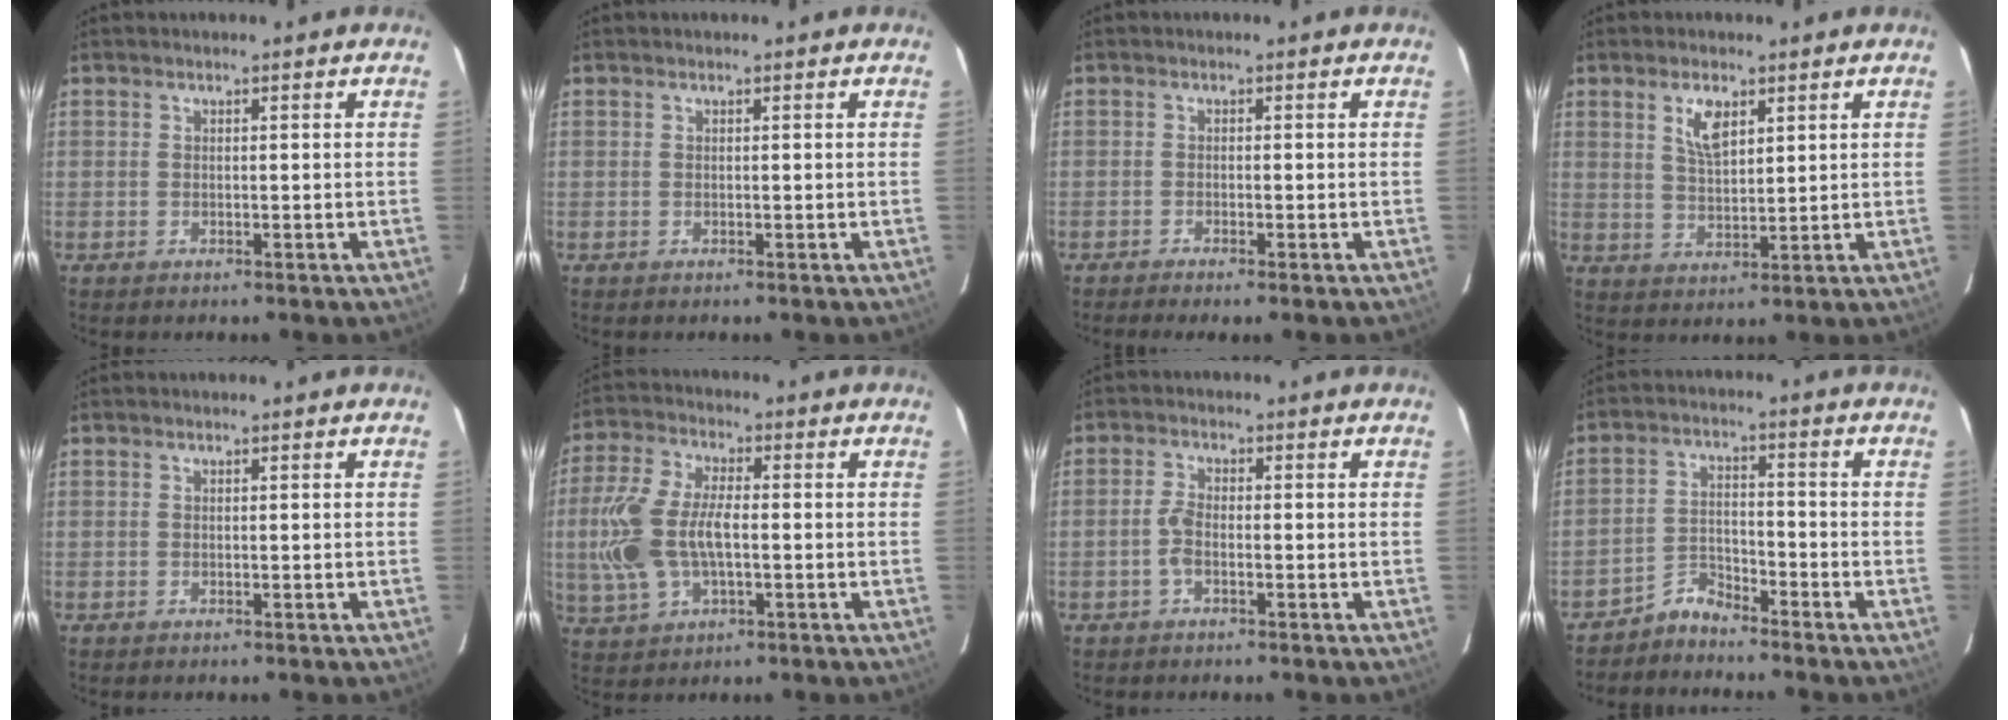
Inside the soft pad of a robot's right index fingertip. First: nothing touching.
{"total": 0.0}
{"total": 2.1, "force": [-1.7, -0.2, 1.2], "torque": [-0.034, -0.004, -0.030]}
{"total": 5.6, "force": [2.8, 2.5, 4.1], "torque": [-0.074, 0.004, 0.056]}
{"total": 0.0}
{"total": 13.0, "force": [-1.1, 6.9, 11.0], "torque": [-0.244, 0.008, -0.018]}
{"total": 2.6, "force": [-1.1, 1.1, 2.1], "torque": [-0.051, 0.006, -0.023]}
{"total": 4.1, "force": [-3.9, 1.0, 0.3], "torque": [-0.004, 0.015, -0.076]}